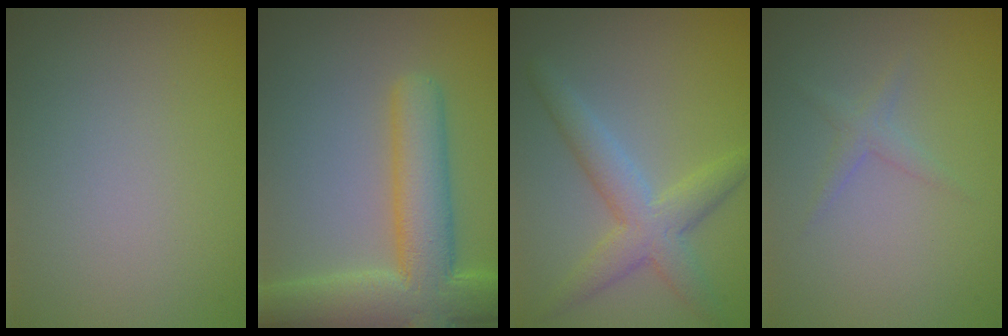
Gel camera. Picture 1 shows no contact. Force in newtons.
{"total": 8.3, "press": 8.3, "slide": 0.7}
{"total": 4.3, "press": 4.3, "slide": 0.1}
{"total": 1.2, "press": 1.2, "slide": 0.1}